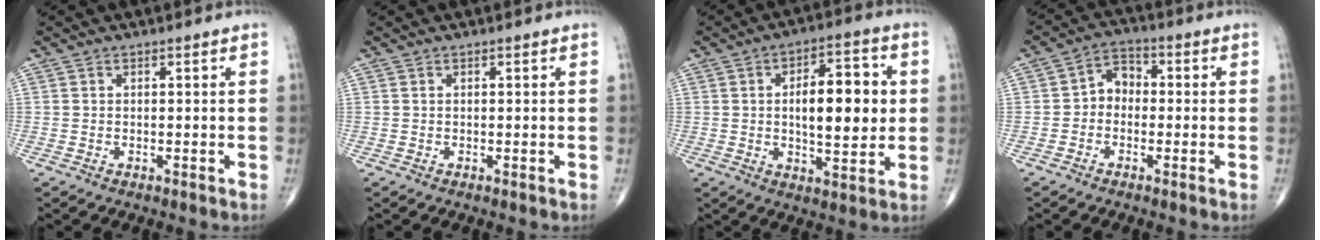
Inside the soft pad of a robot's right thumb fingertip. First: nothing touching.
{"total": 0.0}
{"total": 13.2, "force": [1.1, 5.8, 11.9], "torque": [-0.150, 0.003, 0.015]}
{"total": 5.0, "force": [-0.8, 3.9, 2.9], "torque": [-0.027, 0.022, -0.031]}